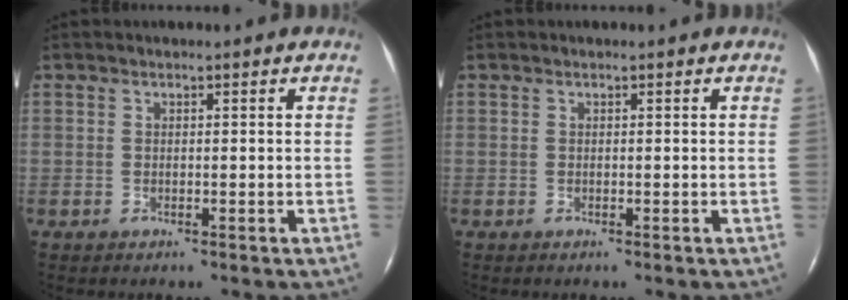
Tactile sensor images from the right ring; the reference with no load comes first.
{"total": 0.0}